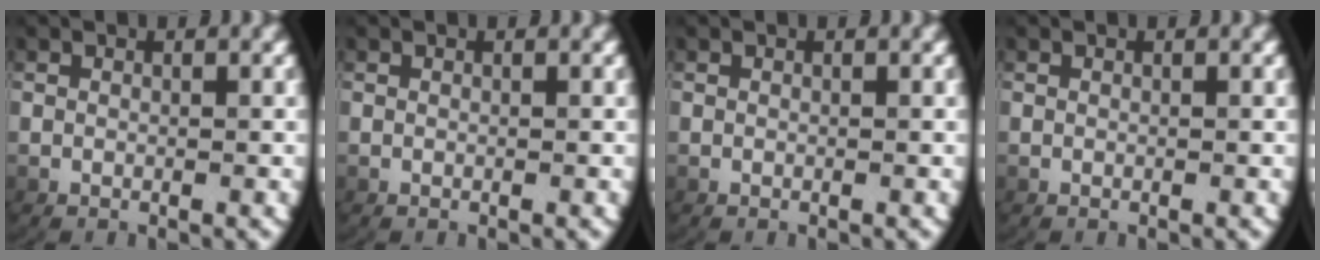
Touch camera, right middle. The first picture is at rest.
{"total": 0.0}
{"total": 0.0}
{"total": 0.0}